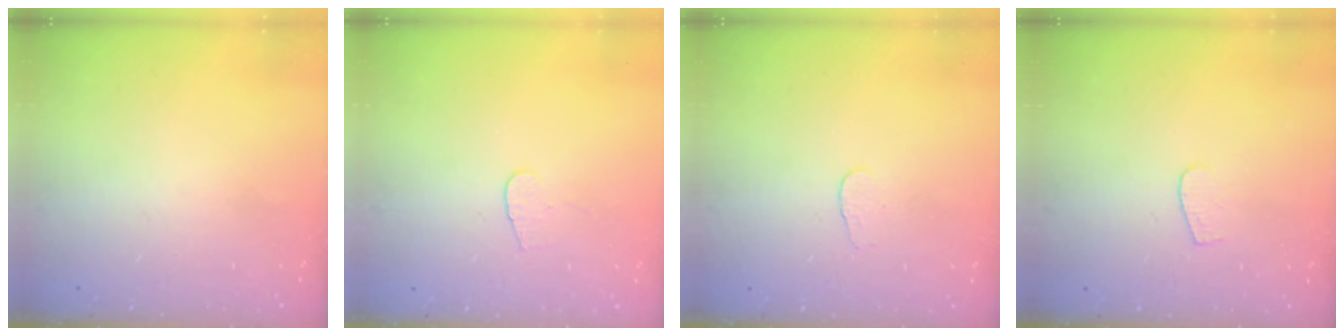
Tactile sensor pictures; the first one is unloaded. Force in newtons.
{"total": 4.0, "press": 4.0, "slide": 0.4}
{"total": 3.8, "press": 3.8, "slide": 0.3}
{"total": 3.3, "press": 3.3, "slide": 0.2}